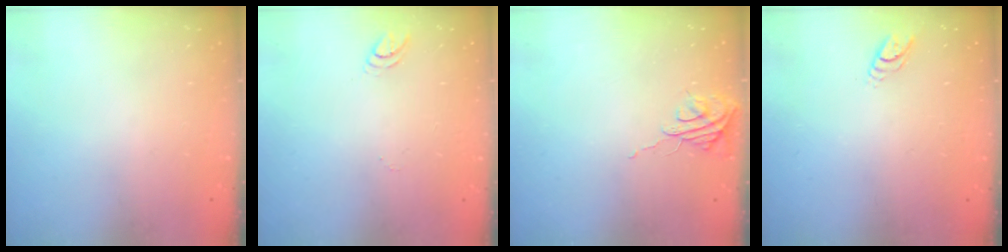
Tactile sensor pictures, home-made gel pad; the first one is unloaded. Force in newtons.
{"total": 3.4, "press": 3.4, "slide": 0.3}
{"total": 5.5, "press": 5.5, "slide": 0.3}
{"total": 3.9, "press": 3.9, "slide": 0.5}